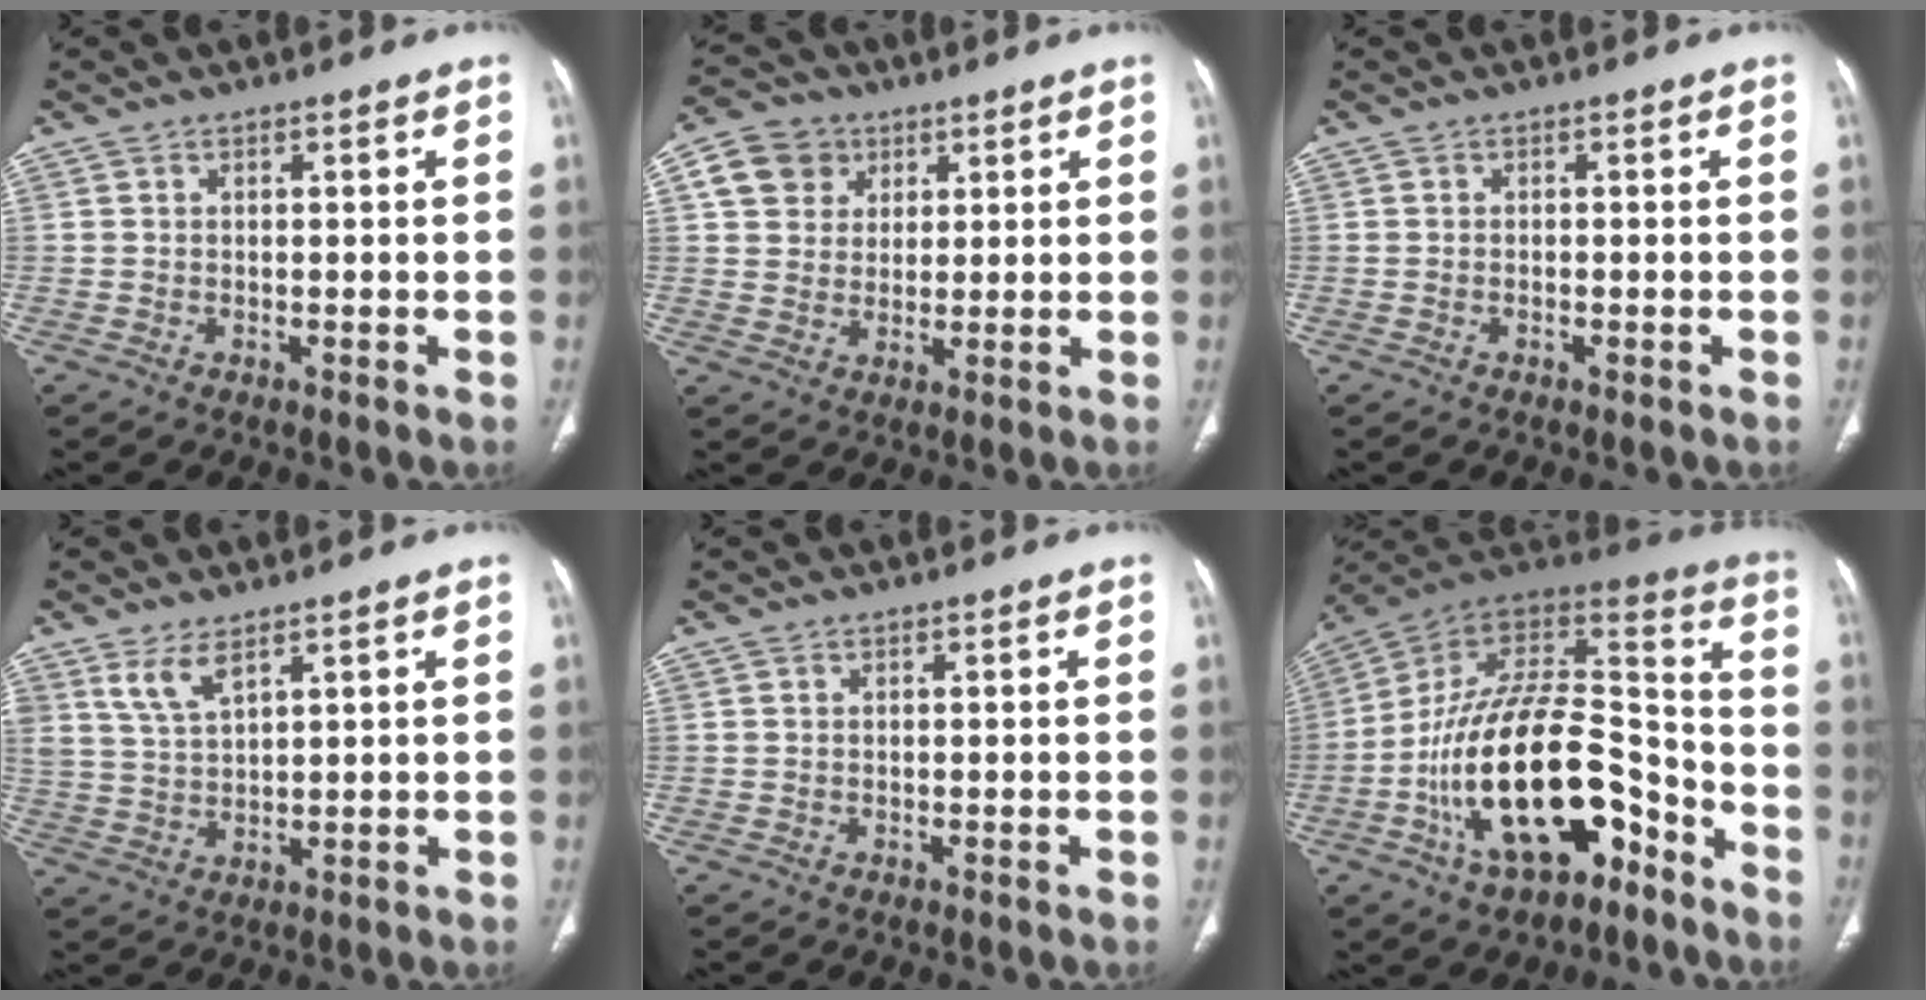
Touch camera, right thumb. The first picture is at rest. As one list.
[{"total": 8.4, "force": [3.3, 7.2, 2.8], "torque": [-0.027, -0.003, 0.057]}, {"total": 0.7, "force": [-0.4, 0.2, 0.5], "torque": [-0.015, 0.006, -0.004]}, {"total": 5.0, "force": [3.4, 1.8, 3.3], "torque": [-0.068, -0.019, 0.077]}, {"total": 0.0}, {"total": 26.5, "force": [-11.4, 13.0, 20.2], "torque": [-0.350, 0.079, -0.182]}]